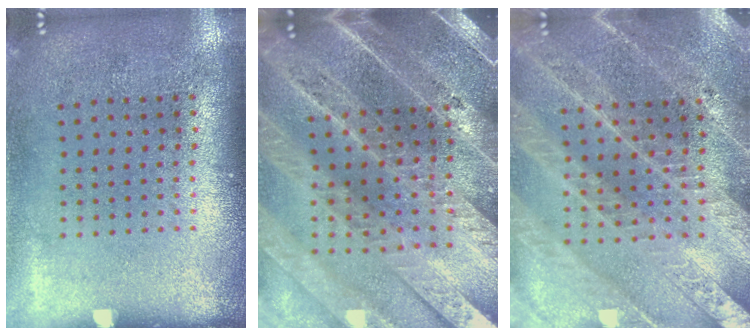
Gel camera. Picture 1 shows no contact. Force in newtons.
{"total": 4.9, "press": 4.3, "slide": 2.3}
{"total": 3.8, "press": 3.5, "slide": 1.4}